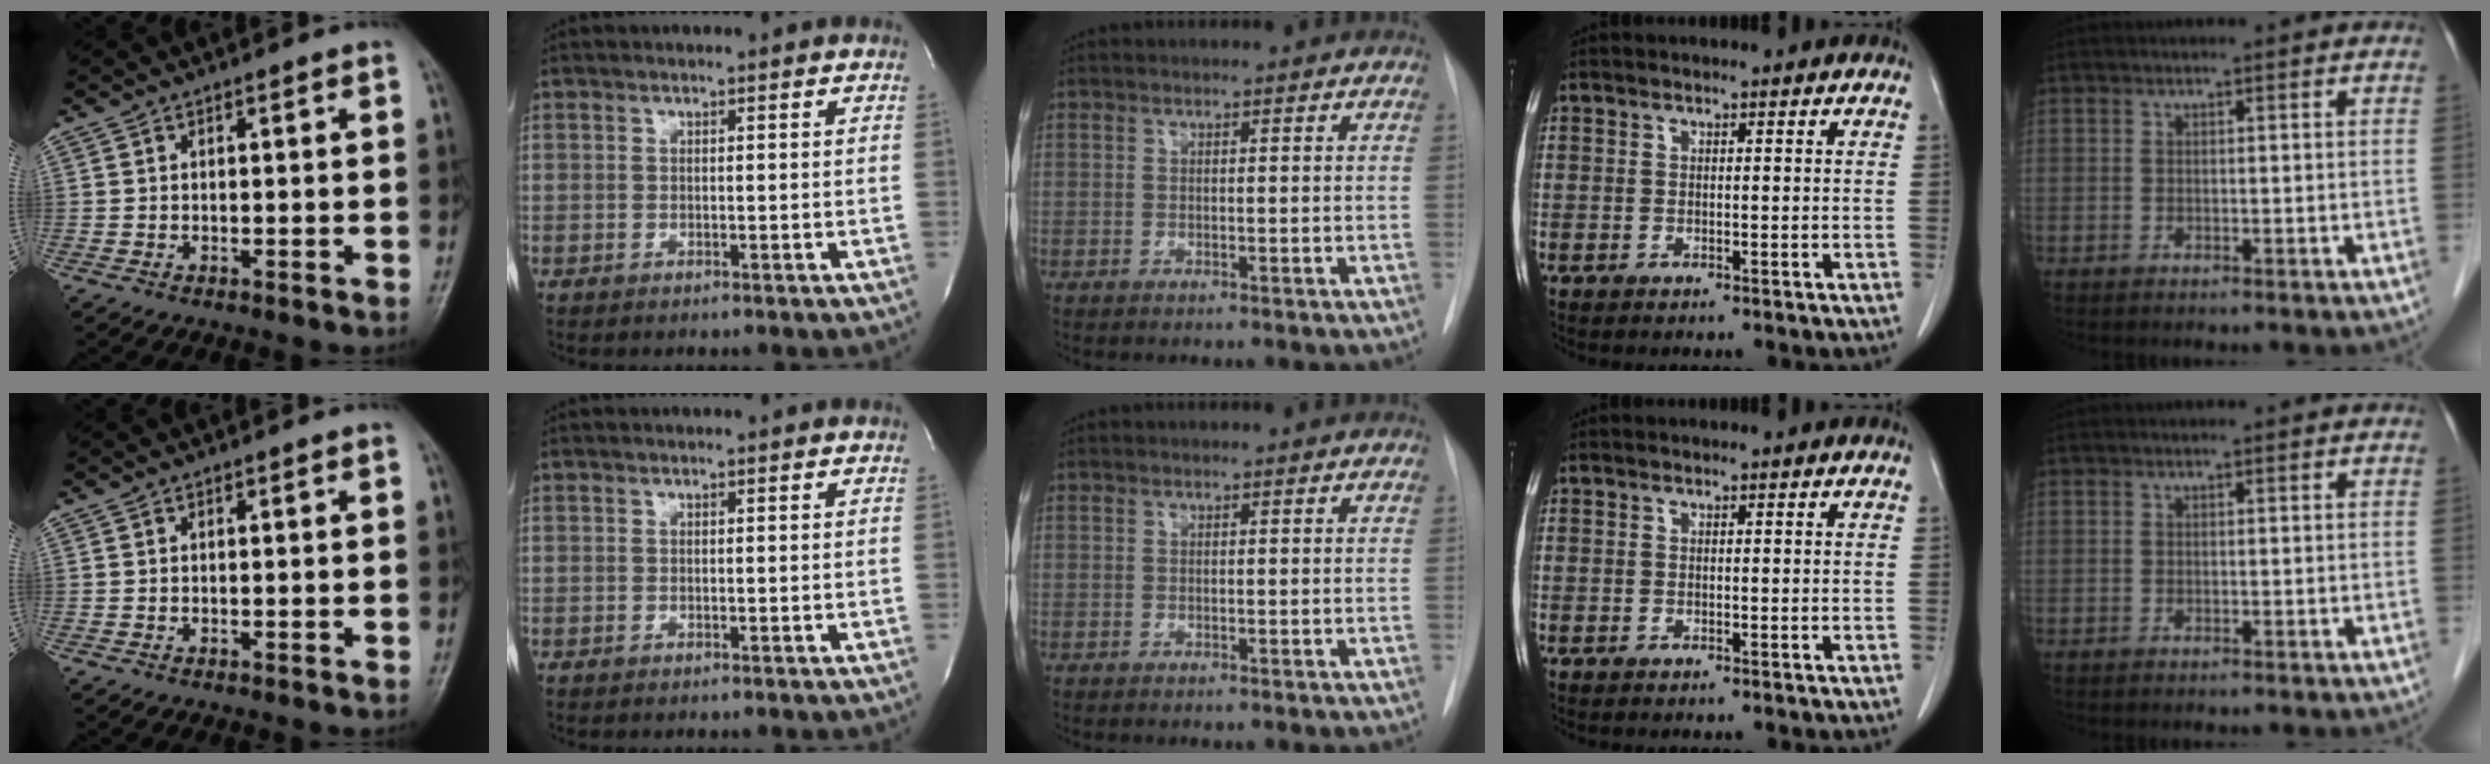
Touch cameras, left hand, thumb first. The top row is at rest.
{}